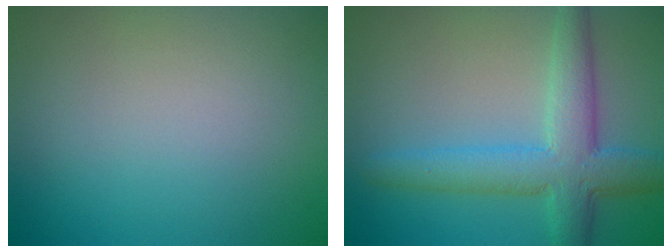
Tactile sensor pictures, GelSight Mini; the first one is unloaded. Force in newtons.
{"total": 7.0, "press": 7.0, "slide": 0.2}